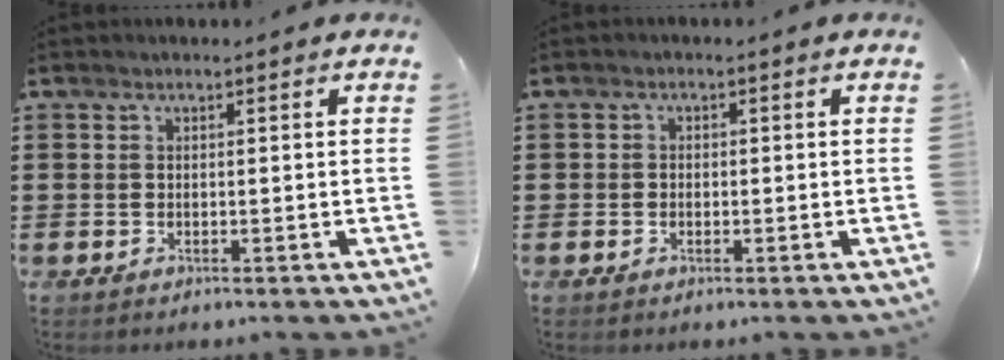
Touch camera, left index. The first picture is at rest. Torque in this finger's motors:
{"motor_torque": [-0.79, 0.98, -0.01, -0.01]}